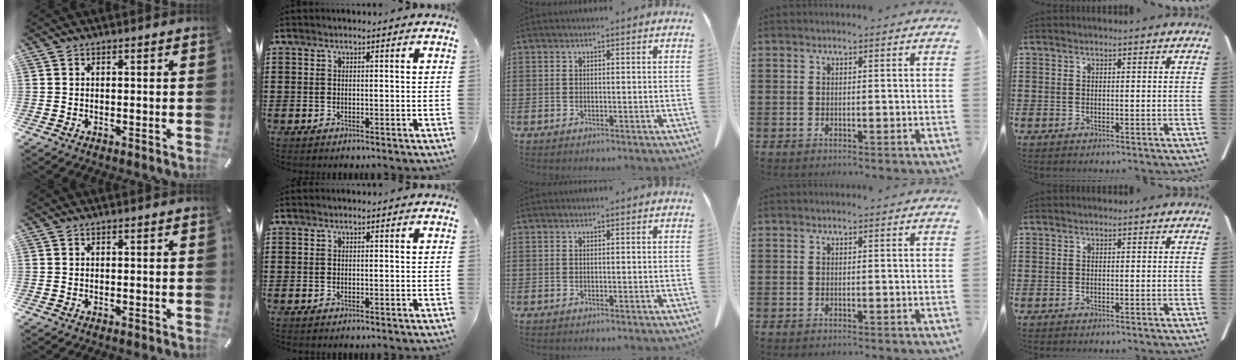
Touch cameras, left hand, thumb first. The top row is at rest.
{}